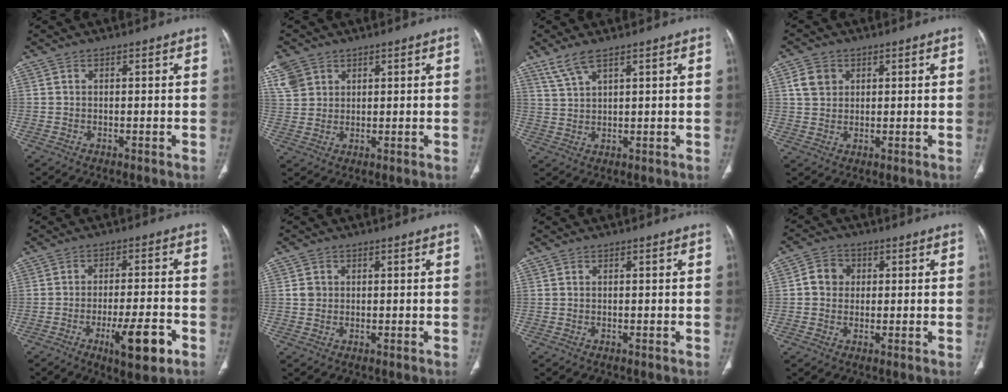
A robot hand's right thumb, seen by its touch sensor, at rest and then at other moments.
{"total": 10.1, "force": [5.2, 7.7, 3.9], "torque": [-0.096, 0.004, 0.111]}
{"total": 4.4, "force": [3.1, 1.0, 2.9], "torque": [-0.069, -0.004, 0.073]}
{"total": 4.5, "force": [1.6, 3.7, 1.9], "torque": [-0.021, 0.000, 0.031]}
{"total": 10.0, "force": [-4.6, 2.3, 8.5], "torque": [-0.133, 0.013, -0.065]}
{"total": 1.9, "force": [0.3, 1.7, 0.6], "torque": [-0.004, 0.001, 0.007]}
{"total": 0.0}
{"total": 4.8, "force": [0.6, 4.4, 2.0], "torque": [-0.016, 0.009, 0.003]}